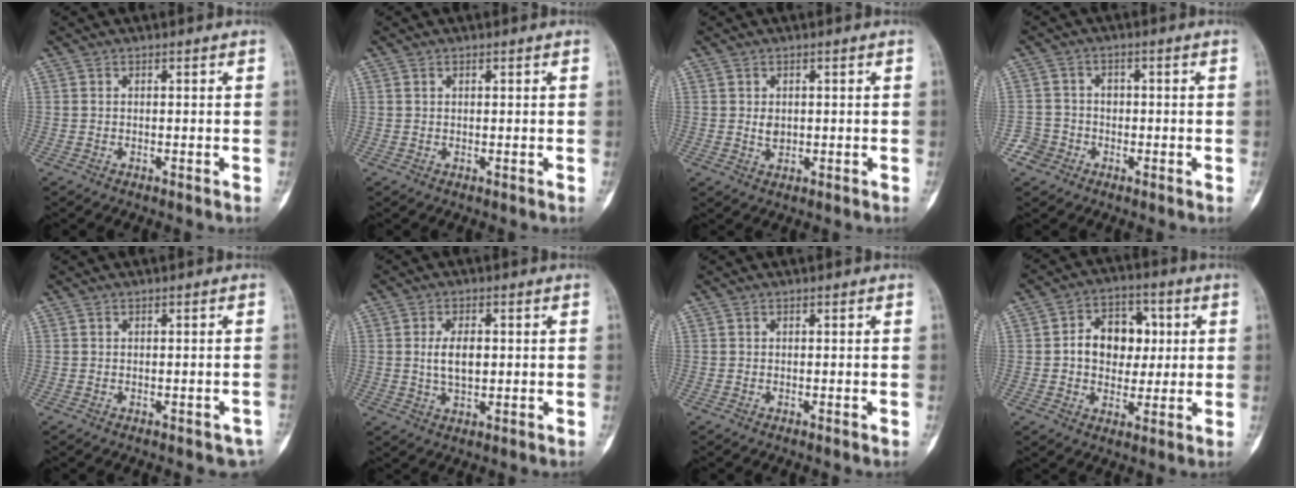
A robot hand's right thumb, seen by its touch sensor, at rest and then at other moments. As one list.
[{"total": 0.5, "force": [0.3, 0.3, 0.3], "torque": [0.000, -0.001, 0.003]}, {"total": 1.8, "force": [0.1, 1.3, 1.3], "torque": [-0.015, -0.002, 0.006]}, {"total": 4.2, "force": [-2.0, 3.7, -0.1], "torque": [0.033, 0.018, -0.043]}, {"total": 1.9, "force": [-1.0, 1.1, 1.1], "torque": [0.000, 0.009, -0.008]}, {"total": 5.4, "force": [0.5, 2.8, 4.5], "torque": [-0.075, -0.003, 0.010]}, {"total": 0.0}, {"total": 11.3, "force": [1.3, 8.5, 7.4], "torque": [-0.062, 0.013, 0.017]}]